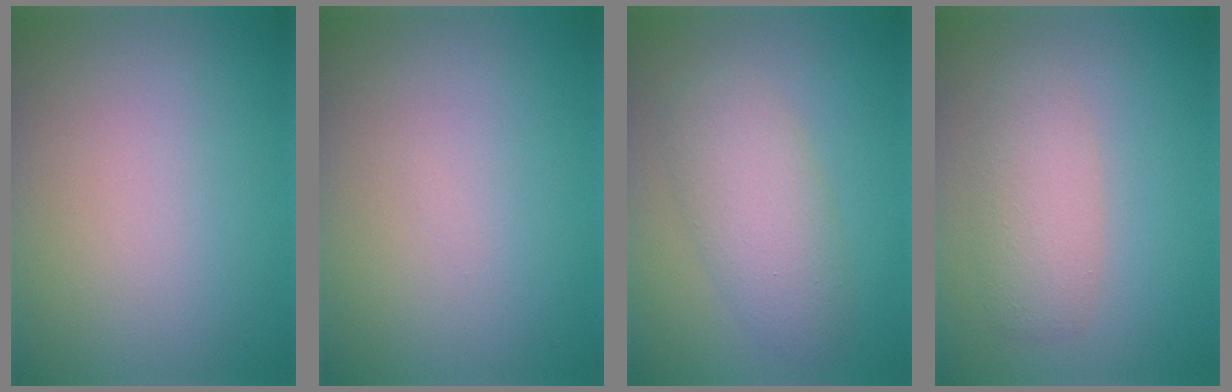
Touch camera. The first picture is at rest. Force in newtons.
{"total": 0.0}
{"total": 4.3, "press": 4.3, "slide": 0.2}
{"total": 3.0, "press": 3.0, "slide": 0.2}